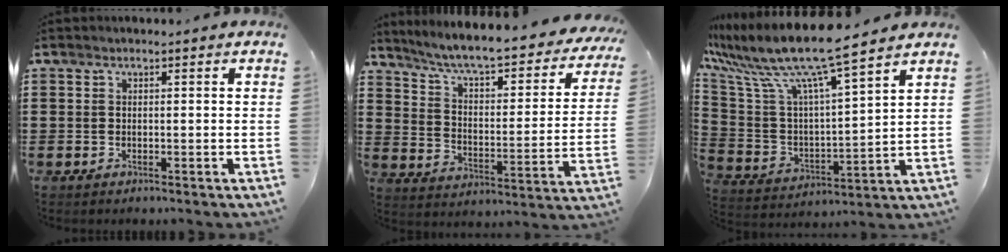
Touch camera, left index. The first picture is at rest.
{"total": 6.4, "force": [5.6, 0.2, 3.2], "torque": [-0.085, -0.044, 0.088]}
{"total": 10.9, "force": [9.0, -0.1, 6.2], "torque": [-0.159, -0.063, 0.146]}